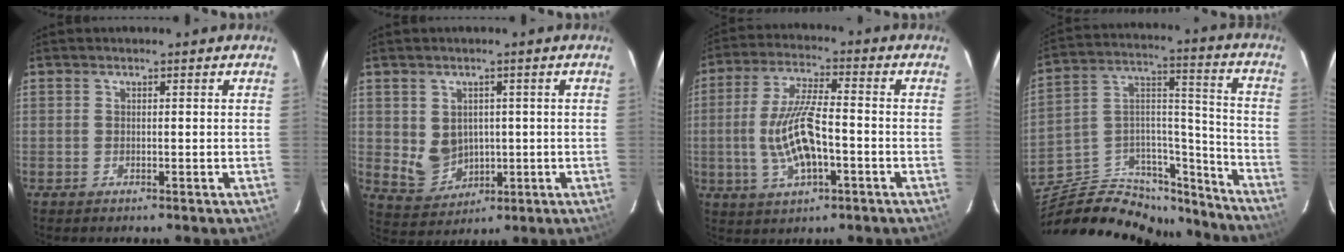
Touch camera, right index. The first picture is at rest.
{"total": 6.4, "force": [0.4, 5.7, 2.8], "torque": [-0.061, 0.000, 0.029]}
{"total": 11.8, "force": [-2.7, 3.8, 10.8], "torque": [-0.219, -0.001, -0.044]}
{"total": 27.9, "force": [-21.6, 13.3, 11.6], "torque": [-0.228, 0.069, -0.310]}